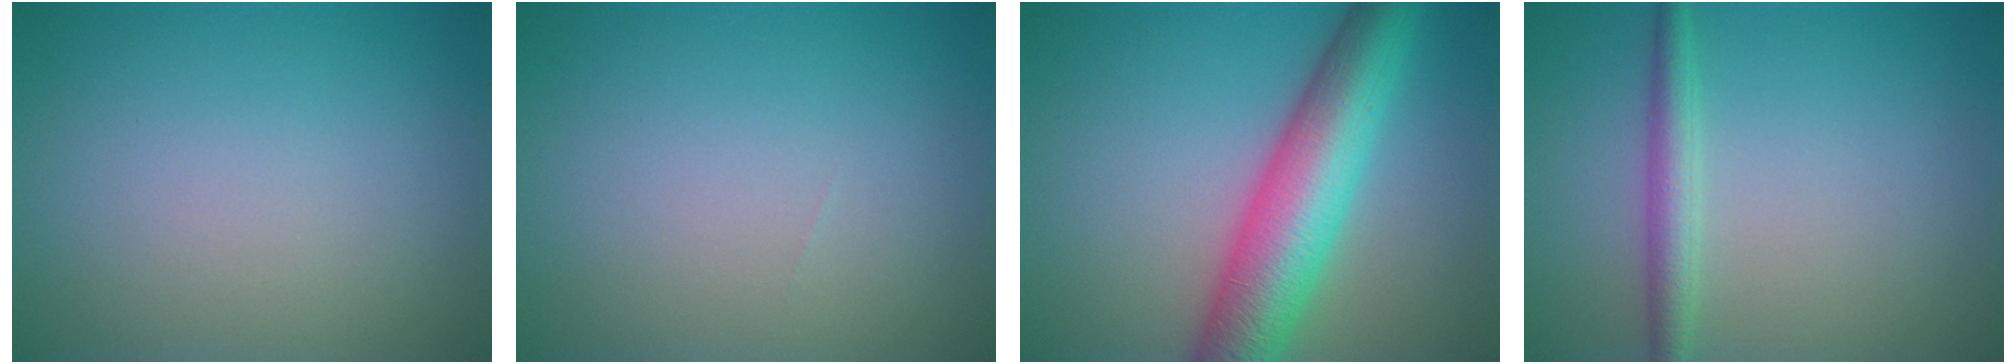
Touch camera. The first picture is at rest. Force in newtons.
{"total": 0.0}
{"total": 9.1, "press": 9.1, "slide": 0.3}
{"total": 2.4, "press": 2.4, "slide": 0.0}